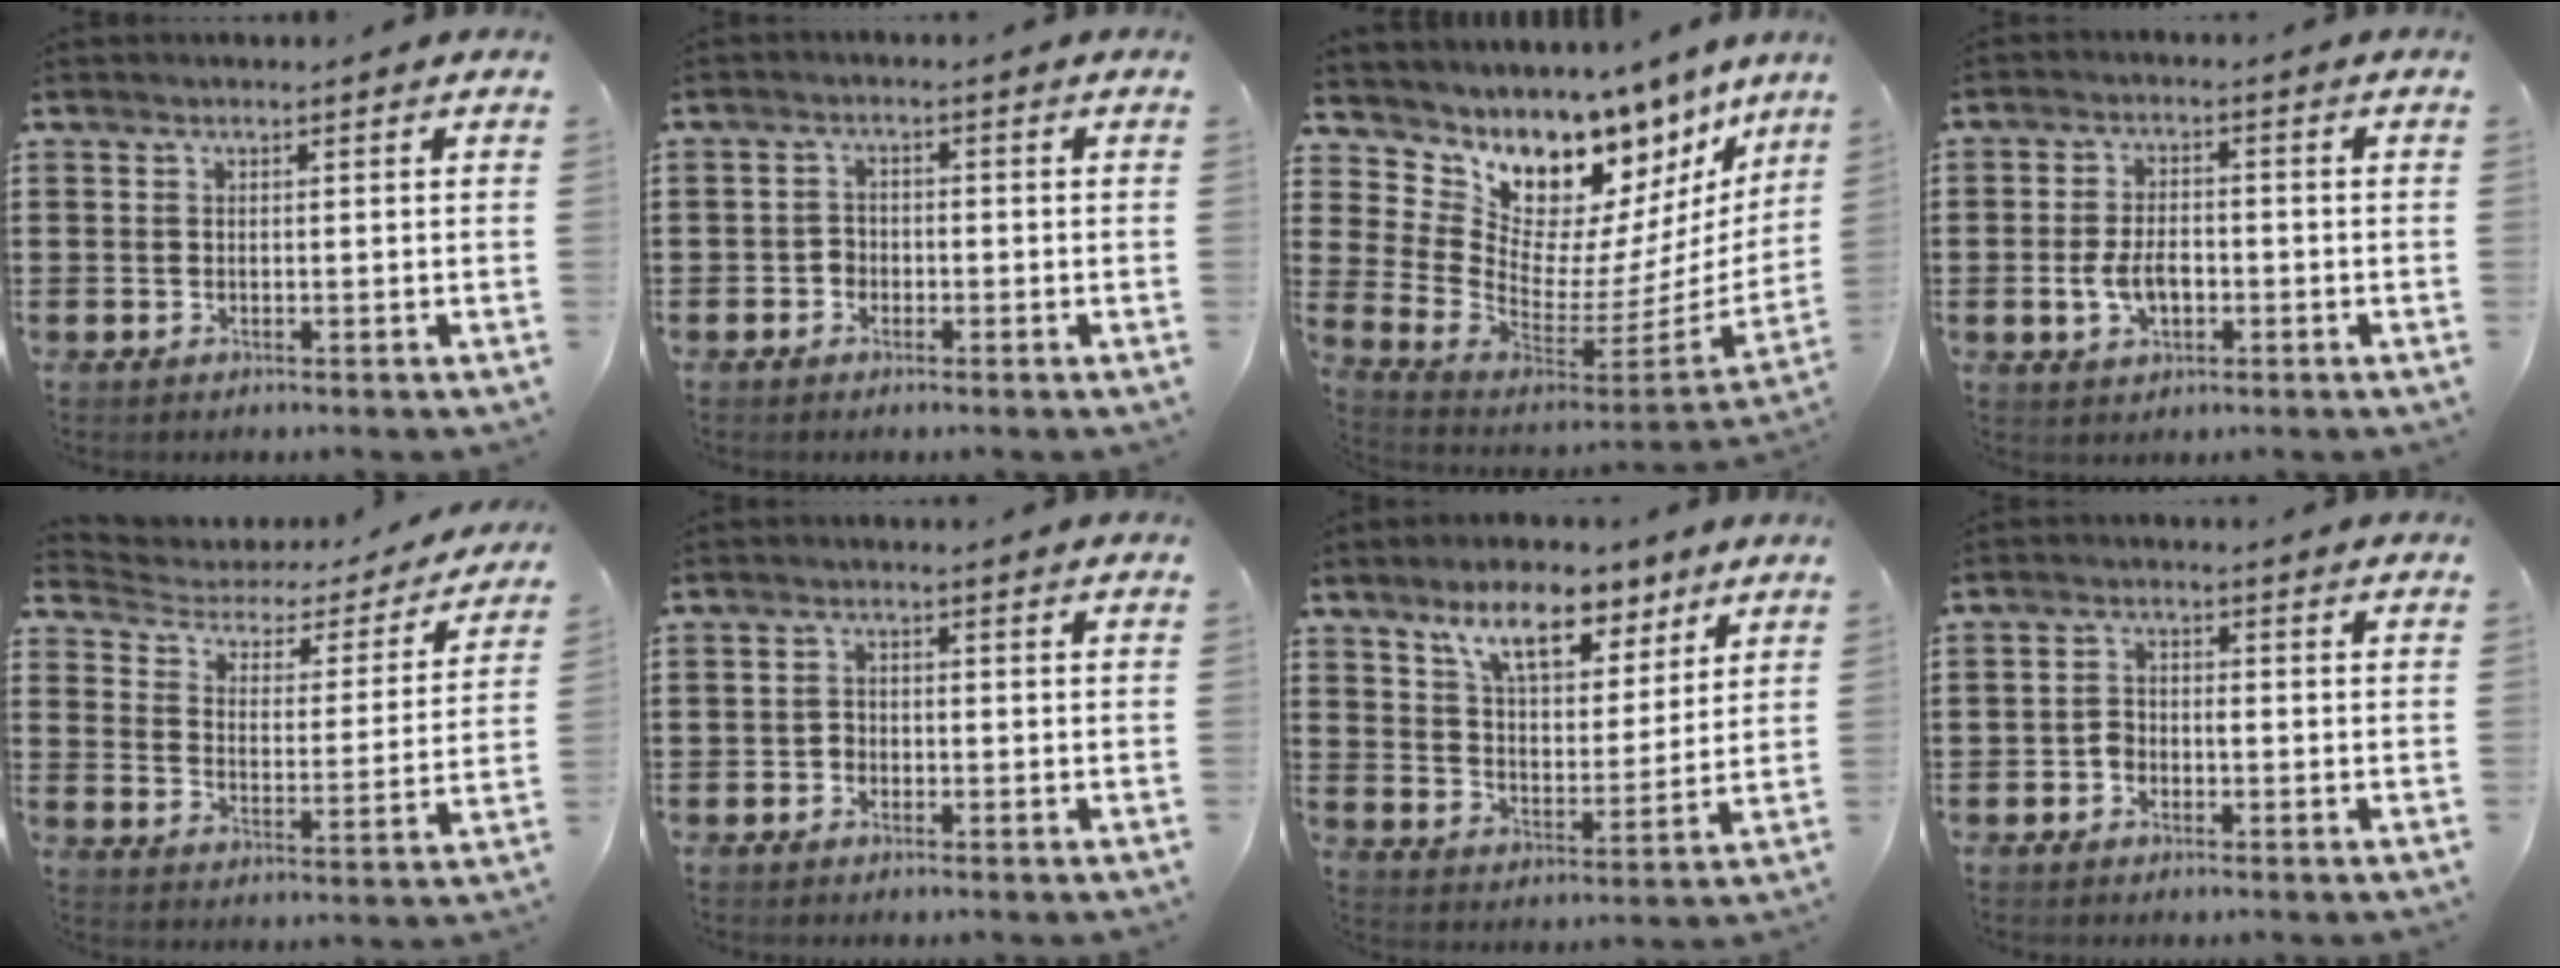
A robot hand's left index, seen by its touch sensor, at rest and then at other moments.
{"total": 1.7, "force": [-1.2, 1.2, 0.2], "torque": [-0.010, 0.004, -0.027]}
{"total": 7.5, "force": [5.8, 4.3, 2.1], "torque": [-0.078, -0.080, 0.103]}
{"total": 5.2, "force": [-1.3, 3.0, 4.0], "torque": [-0.086, 0.003, -0.027]}
{"total": 2.5, "force": [1.7, 1.6, 0.7], "torque": [-0.032, -0.017, 0.018]}
{"total": 1.3, "force": [-1.0, 0.8, 0.2], "torque": [-0.008, 0.003, -0.022]}
{"total": 9.6, "force": [7.1, 3.6, 5.4], "torque": [-0.105, -0.016, 0.125]}
{"total": 1.8, "force": [-1.1, 1.2, 0.8], "torque": [-0.020, 0.005, -0.025]}